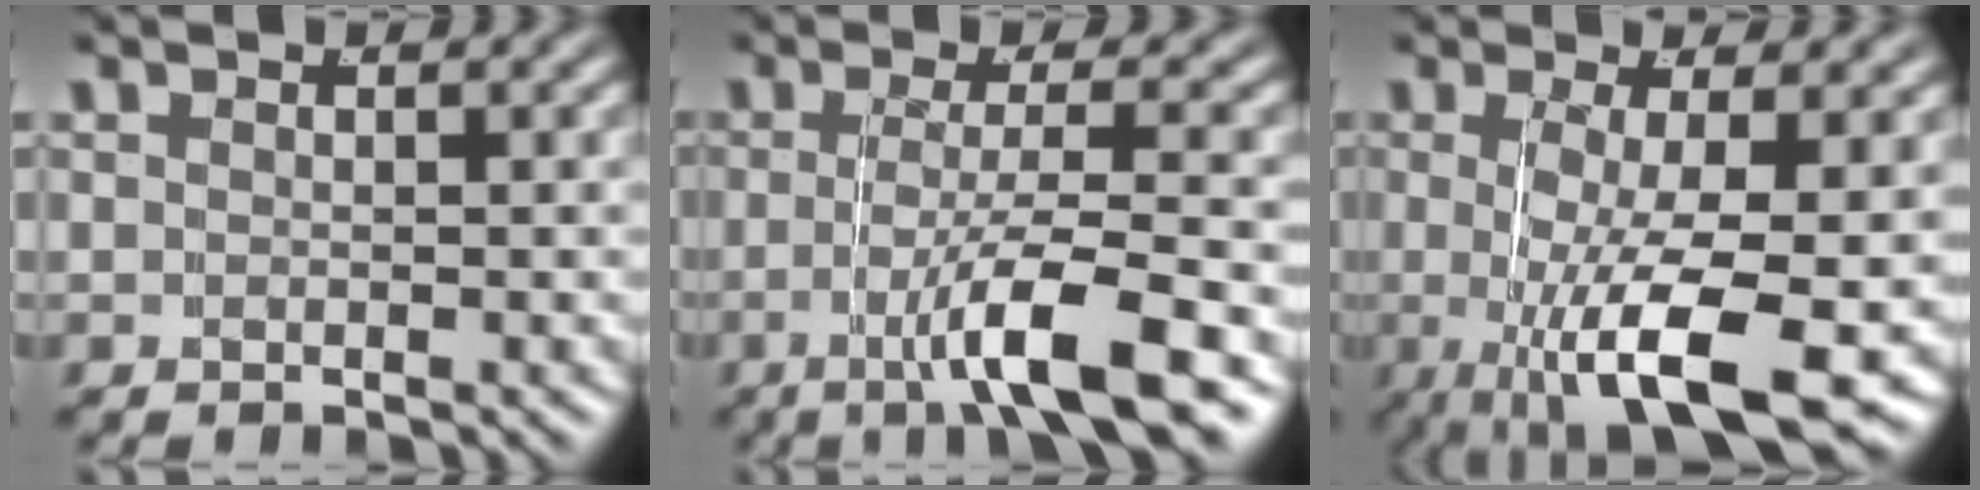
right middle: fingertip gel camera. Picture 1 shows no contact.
{"total": 6.5, "force": [-2.9, 0.9, 5.7], "torque": [-0.094, -0.010, -0.042]}
{"total": 9.3, "force": [-3.0, 2.3, 8.5], "torque": [-0.154, -0.033, -0.028]}